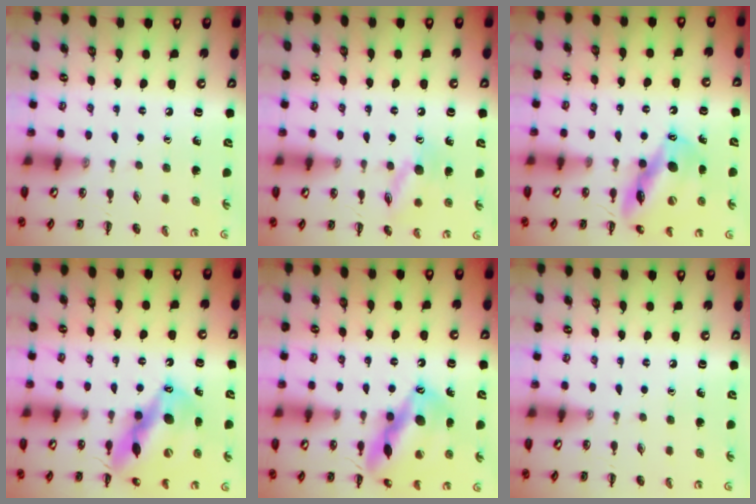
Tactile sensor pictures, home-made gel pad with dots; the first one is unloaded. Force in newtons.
{"total": 11.1, "press": 11.1, "slide": 1.0}
{"total": 13.6, "press": 13.1, "slide": 3.6}
{"total": 16.1, "press": 15.4, "slide": 4.7}
{"total": 16.9, "press": 16.7, "slide": 3.1}
{"total": 0.0}